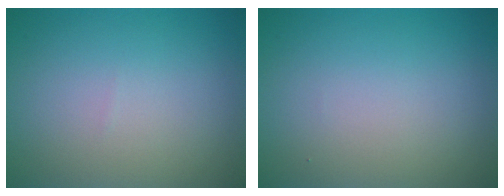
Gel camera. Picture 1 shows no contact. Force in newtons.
{"total": 0.0}